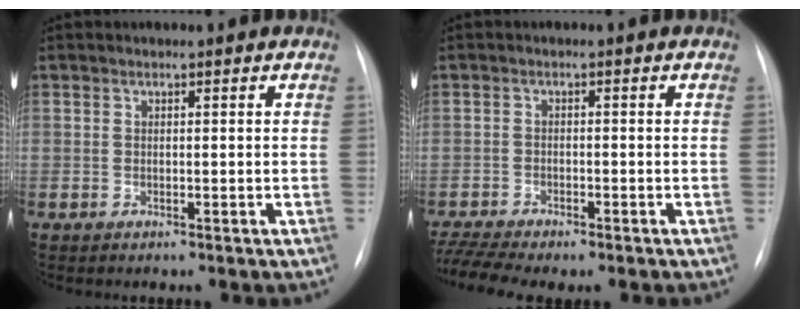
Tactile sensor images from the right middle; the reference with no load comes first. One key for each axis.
{"total": 6.4, "fx": -5.4, "fy": 1.0, "fz": 3.3, "tx": -0.066, "ty": -0.001, "tz": -0.089}